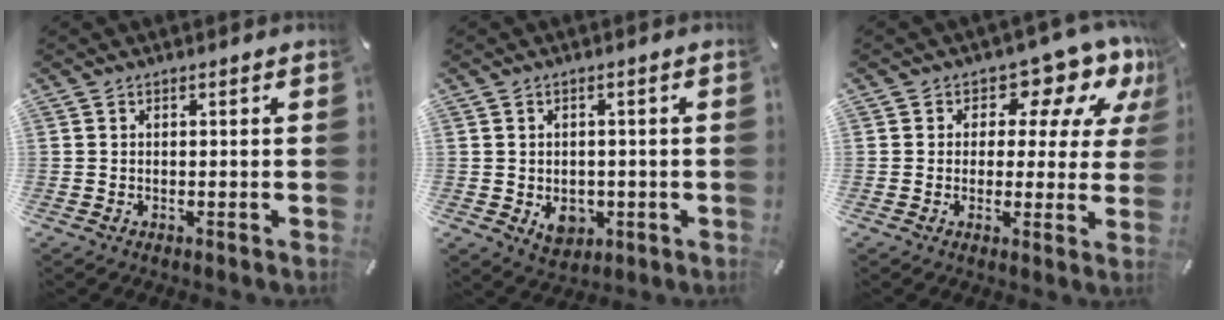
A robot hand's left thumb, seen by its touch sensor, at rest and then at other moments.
{"total": 5.3, "force": [-1.2, 4.5, 2.7], "torque": [-0.026, -0.001, -0.020]}
{"total": 11.9, "force": [7.3, 6.7, 6.7], "torque": [-0.091, -0.048, 0.124]}